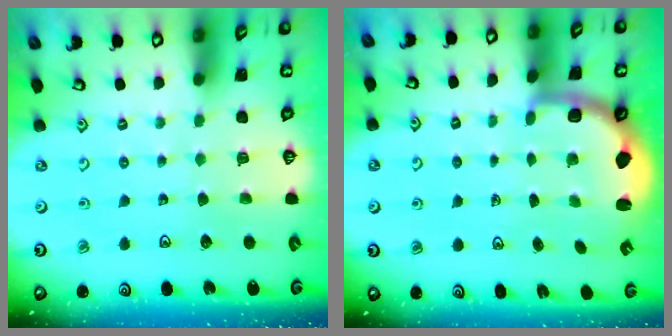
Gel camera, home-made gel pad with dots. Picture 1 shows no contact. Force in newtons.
{"total": 2.2, "press": 1.7, "slide": 1.4}